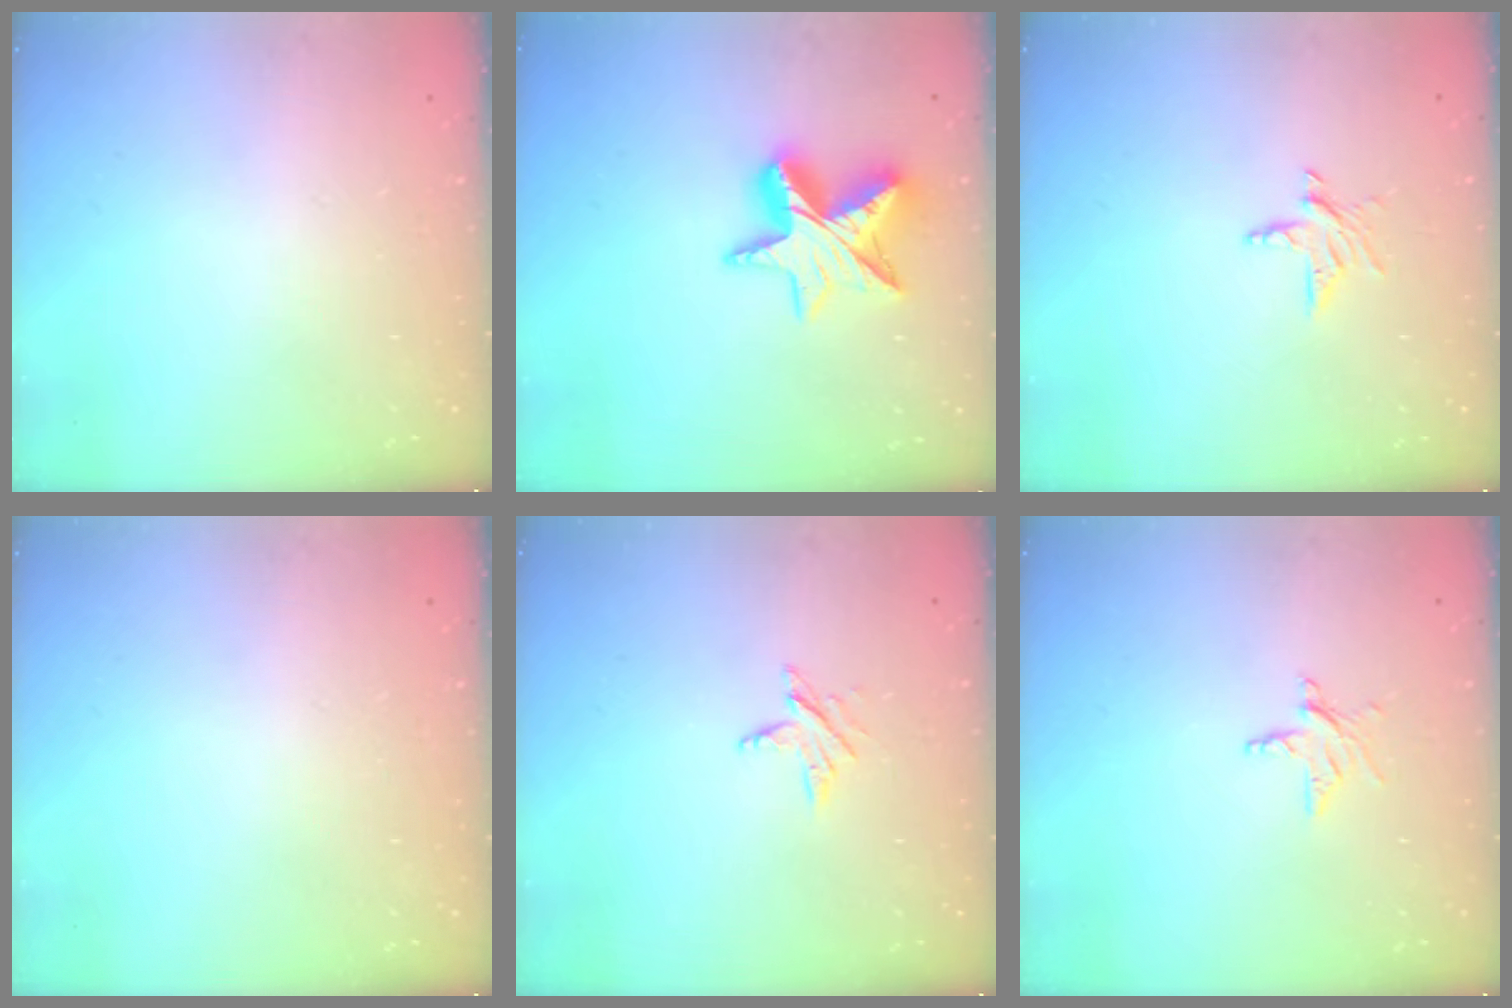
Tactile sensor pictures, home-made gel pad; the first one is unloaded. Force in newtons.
{"total": 13.1, "press": 13.1, "slide": 1.0}
{"total": 5.3, "press": 5.2, "slide": 0.4}
{"total": 0.0}
{"total": 3.8, "press": 3.8, "slide": 0.5}
{"total": 3.8, "press": 3.8, "slide": 0.3}